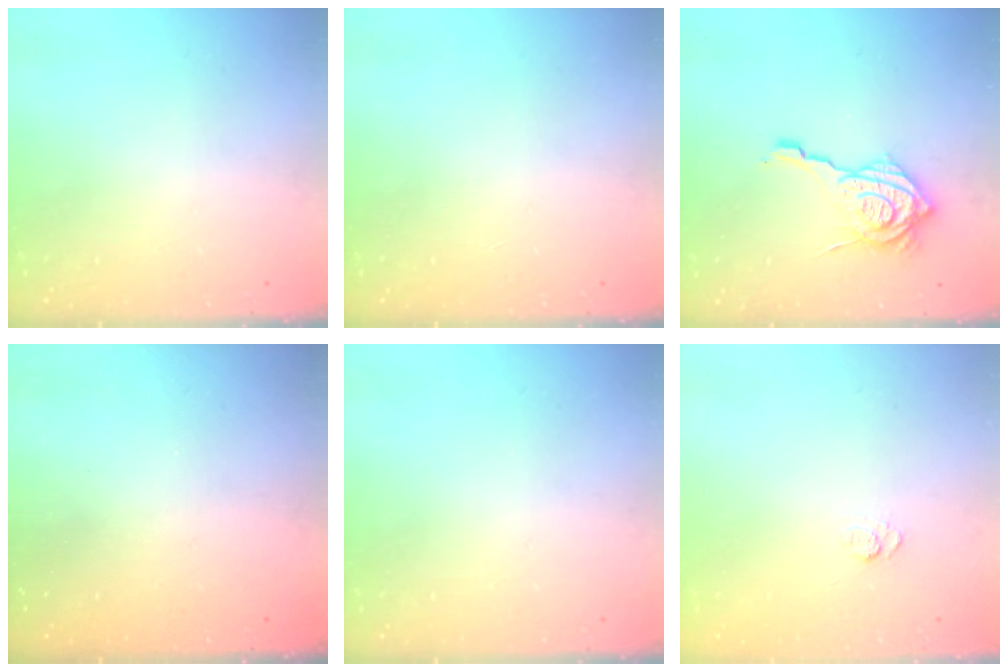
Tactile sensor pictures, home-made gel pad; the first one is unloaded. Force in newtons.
{"total": 0.0}
{"total": 16.5, "press": 16.5, "slide": 1.8}
{"total": 2.4, "press": 2.3, "slide": 0.8}
{"total": 0.0}
{"total": 3.9, "press": 3.7, "slide": 1.3}